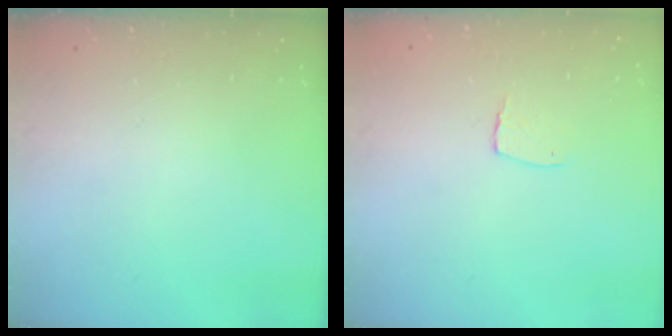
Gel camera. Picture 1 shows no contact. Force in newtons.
{"total": 5.1, "press": 5.1, "slide": 0.4}